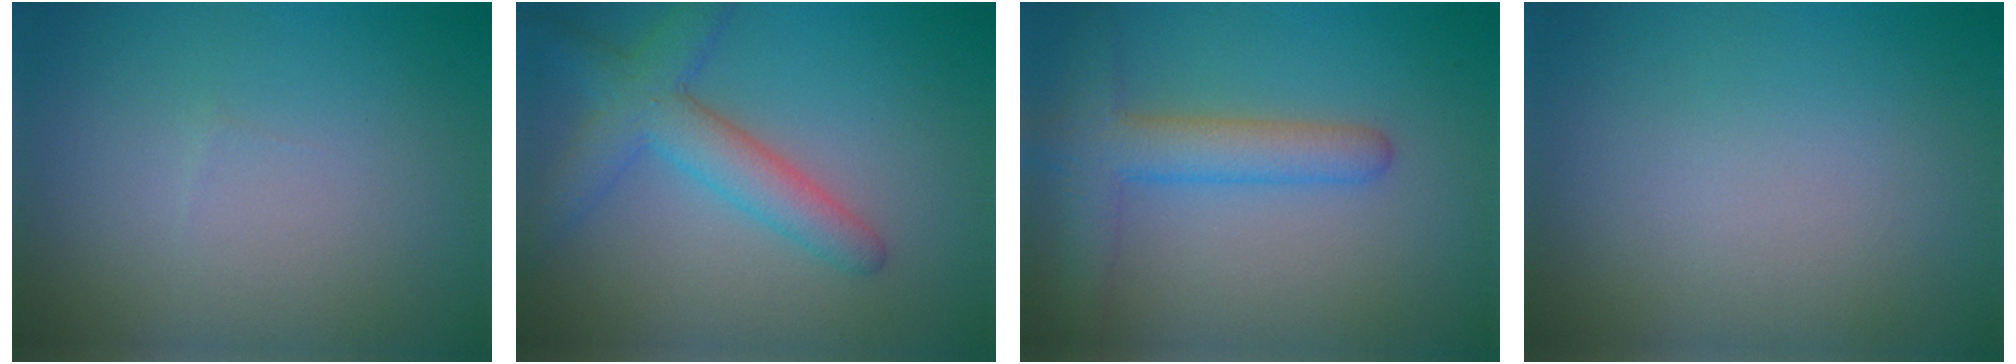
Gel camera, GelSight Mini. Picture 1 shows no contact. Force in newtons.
{"total": 4.5, "press": 4.5, "slide": 0.2}
{"total": 4.6, "press": 4.6, "slide": 0.2}
{"total": 0.0}